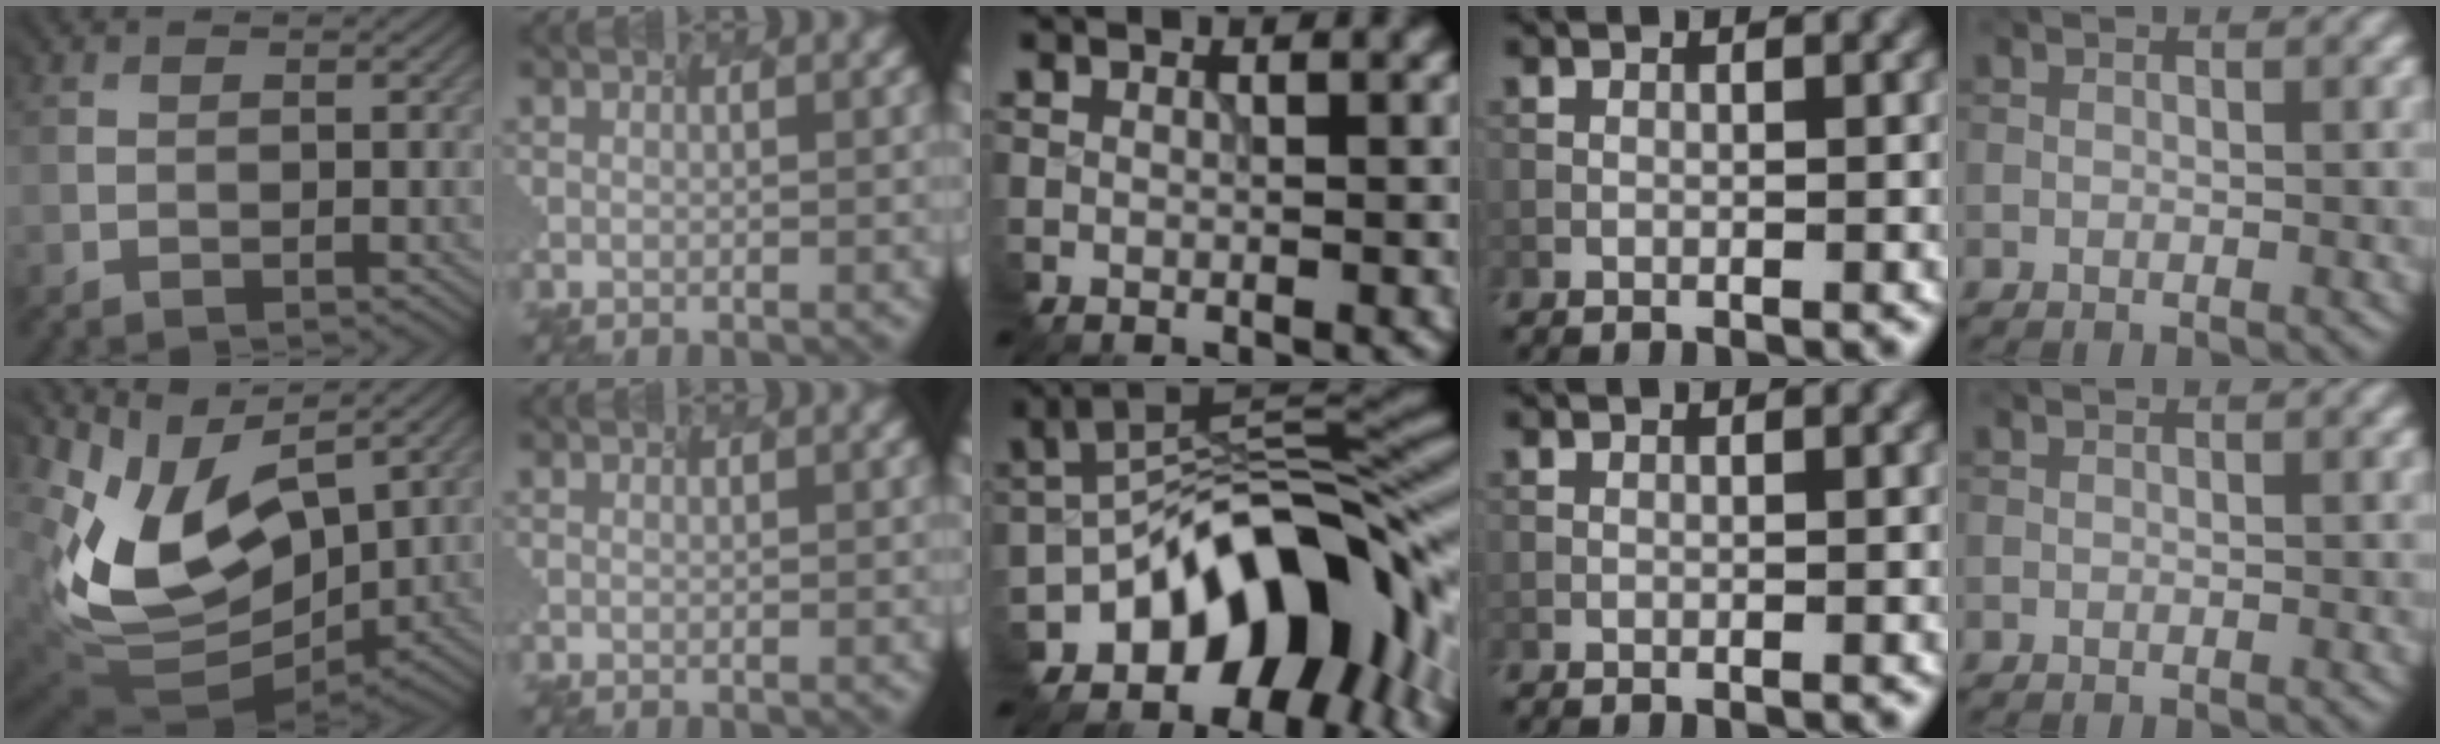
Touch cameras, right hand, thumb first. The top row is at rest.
{"thumb": {"total": 12.4, "force": [4.3, 8.4, 8.1], "torque": [-0.186, -0.005, 0.094]}, "middle": {"total": 12.1, "force": [-5.9, 6.8, 8.2], "torque": [-0.099, 0.006, -0.117]}}